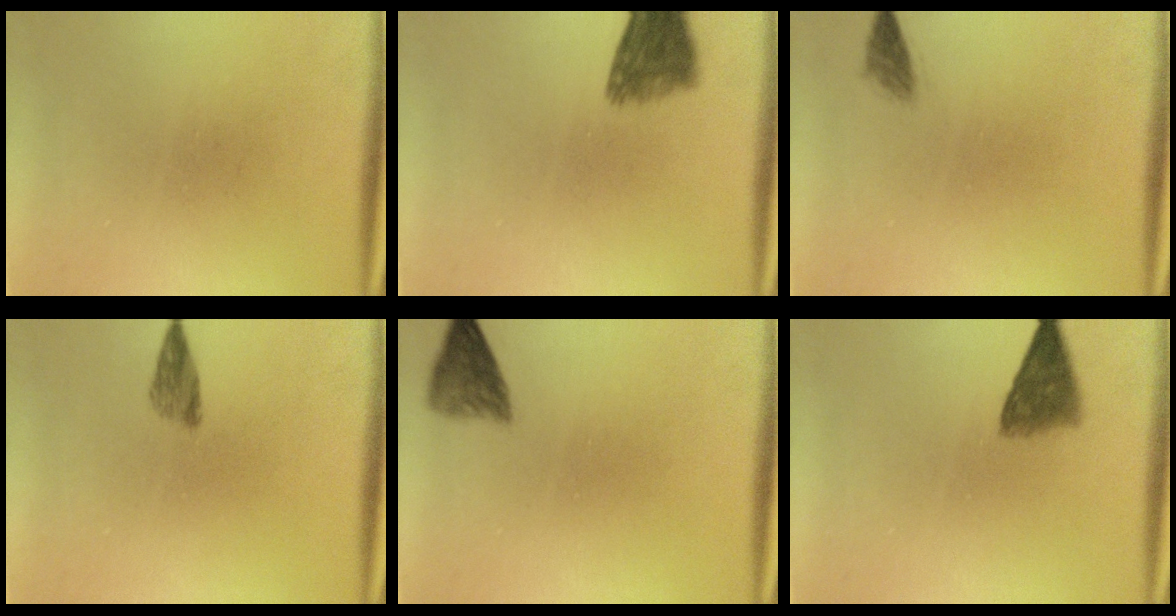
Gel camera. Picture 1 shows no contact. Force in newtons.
{"total": 5.8}
{"total": 1.3}
{"total": 2.1}
{"total": 3.2}
{"total": 4.2}